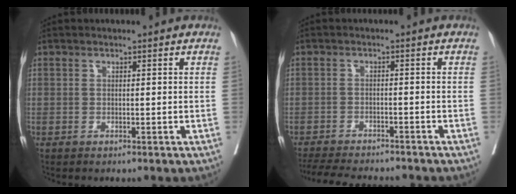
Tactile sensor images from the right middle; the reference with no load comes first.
{"total": 12.7, "force": [-11.5, 2.4, 4.9], "torque": [-0.088, -0.013, -0.160]}